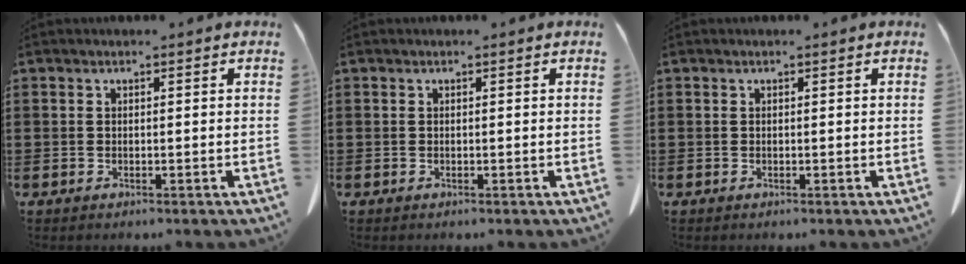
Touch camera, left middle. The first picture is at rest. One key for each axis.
{"total": 0.0}
{"total": 0.0}